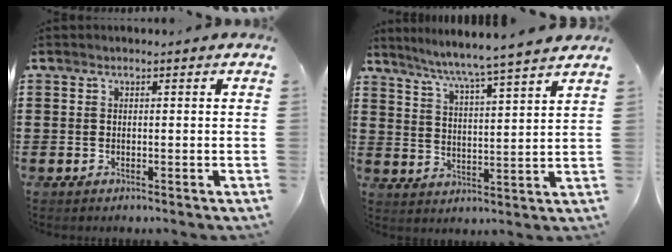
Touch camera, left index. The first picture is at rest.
{"total": 5.4, "force": [4.8, -1.4, 2.0], "torque": [-0.060, -0.040, 0.075]}